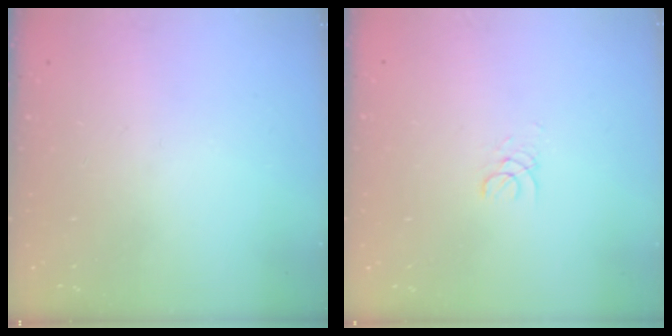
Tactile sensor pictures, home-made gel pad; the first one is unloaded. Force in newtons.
{"total": 1.0, "press": 1.0, "slide": 0.1}